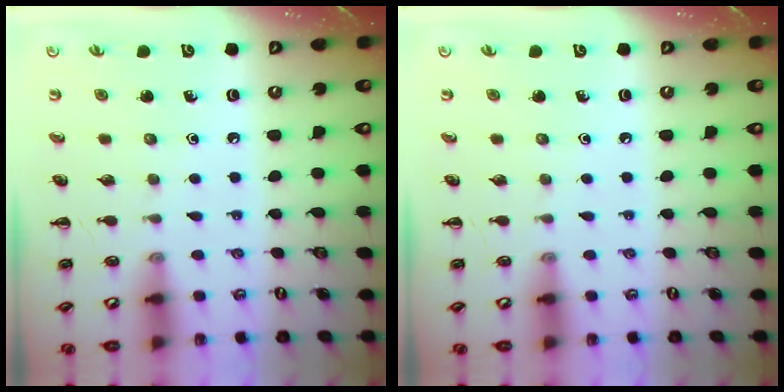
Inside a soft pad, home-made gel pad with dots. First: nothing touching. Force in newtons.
{"total": 0.0}